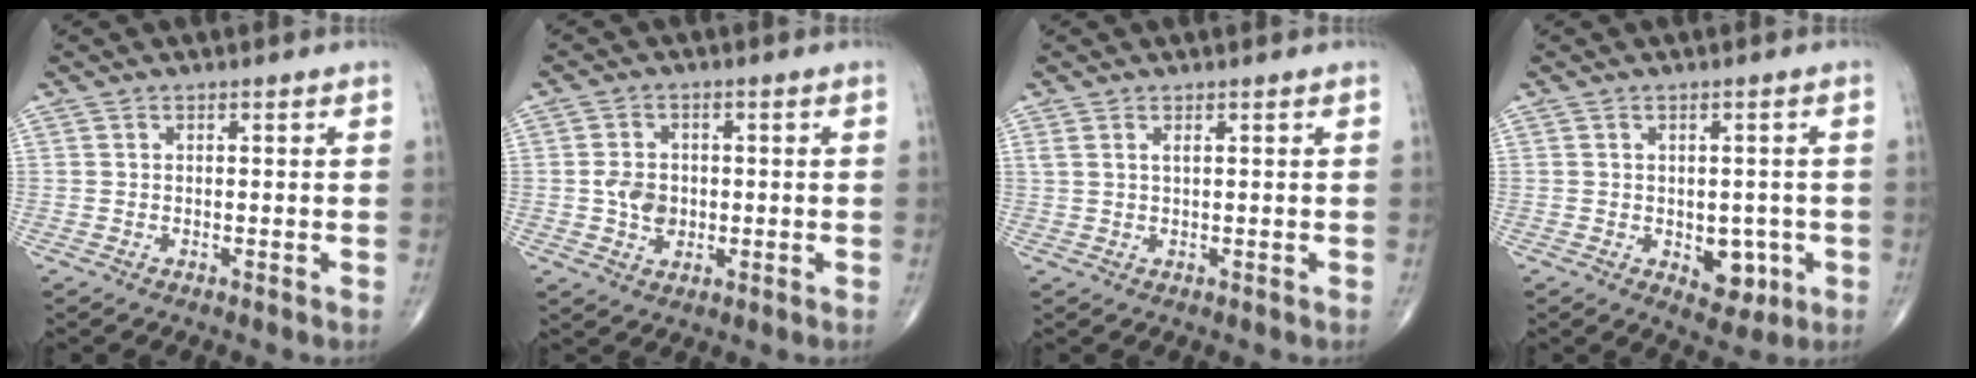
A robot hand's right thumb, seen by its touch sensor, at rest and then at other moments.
{"total": 5.1, "force": [-0.3, 3.9, 3.2], "torque": [-0.043, -0.001, -0.005]}
{"total": 1.1, "force": [0.7, 0.1, 0.9], "torque": [-0.026, 0.004, 0.015]}
{"total": 5.8, "force": [-1.5, 3.8, 4.1], "torque": [-0.021, -0.001, -0.010]}